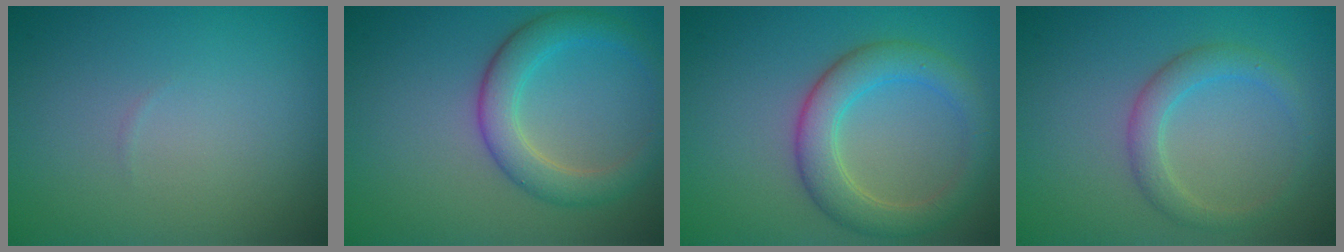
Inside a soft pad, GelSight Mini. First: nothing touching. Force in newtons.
{"total": 4.3, "press": 4.3, "slide": 0.1}
{"total": 4.8, "press": 4.7, "slide": 0.3}
{"total": 2.7, "press": 2.6, "slide": 0.2}